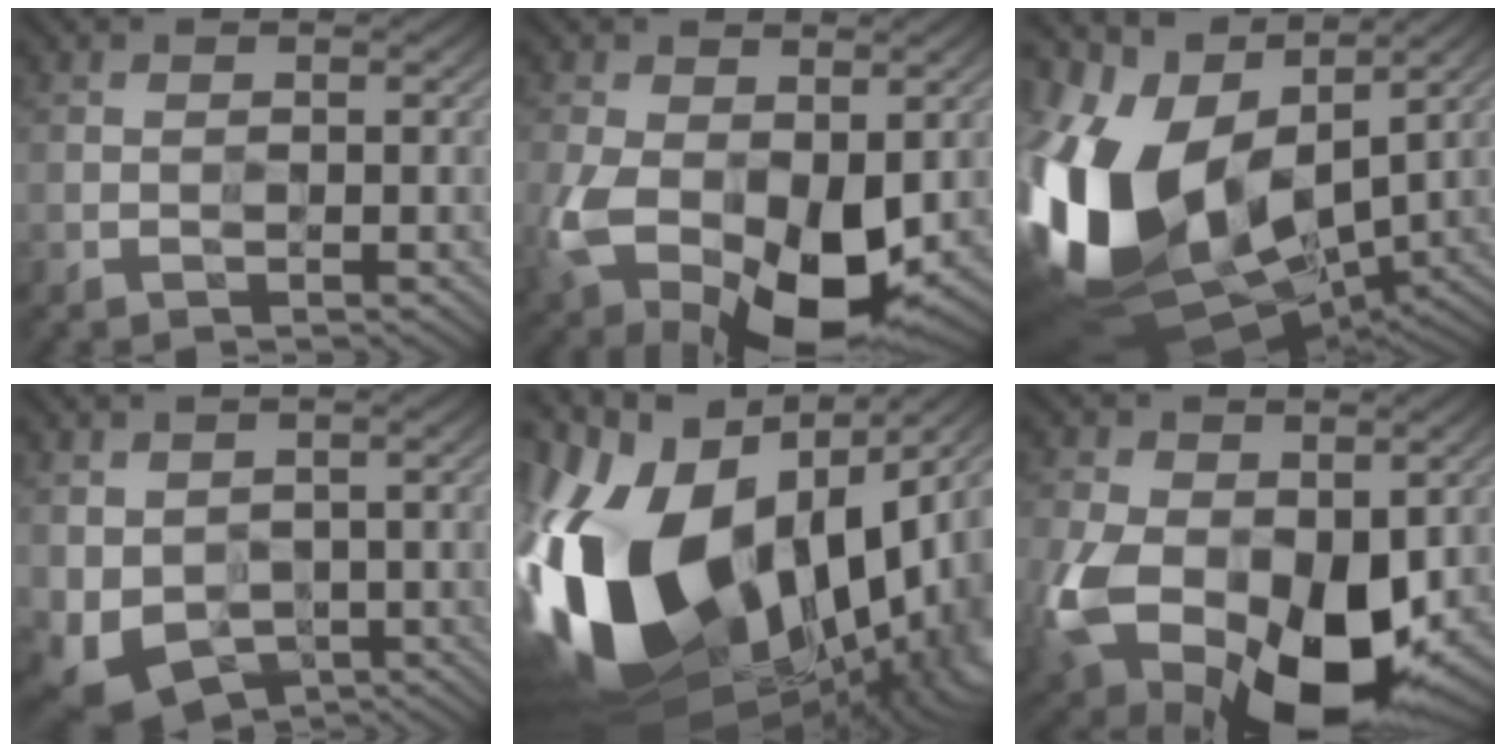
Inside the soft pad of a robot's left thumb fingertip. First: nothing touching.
{"total": 13.5, "force": [-3.2, 8.2, 10.2], "torque": [-0.221, -0.056, -0.031]}
{"total": 18.2, "force": [0.4, 11.6, 14.1], "torque": [-0.354, -0.040, 0.034]}
{"total": 9.7, "force": [-1.1, 7.2, 6.4], "torque": [-0.149, -0.046, 0.020]}
{"total": 21.1, "force": [-2.8, 12.7, 16.5], "torque": [-0.378, -0.068, -0.025]}
{"total": 16.3, "force": [-3.9, 10.4, 11.9], "torque": [-0.250, -0.063, -0.041]}